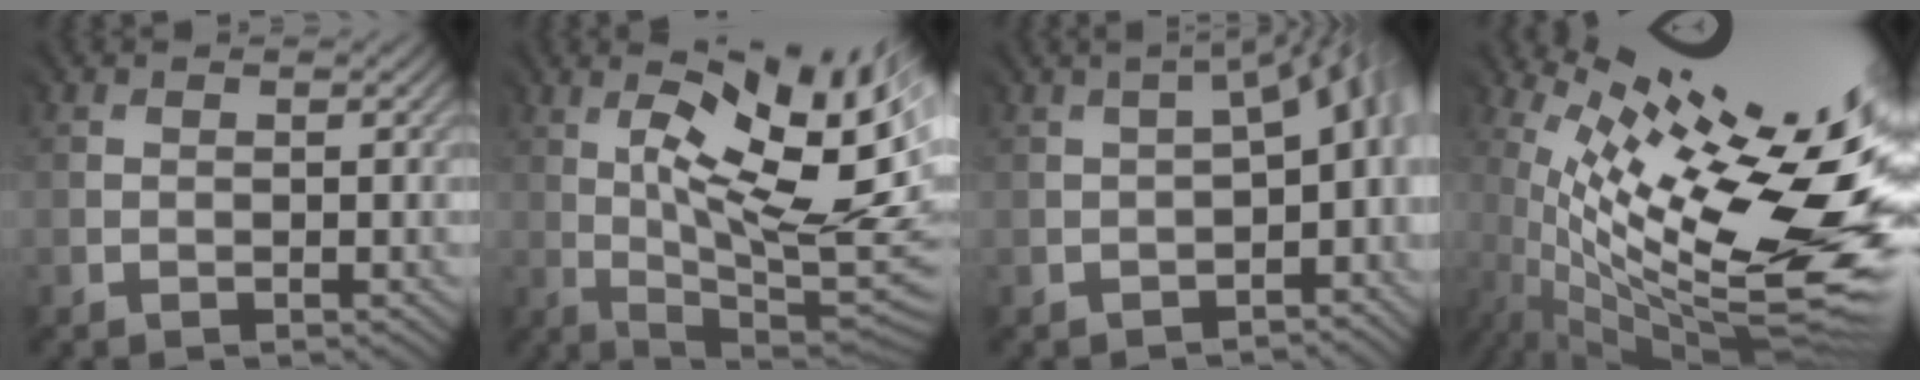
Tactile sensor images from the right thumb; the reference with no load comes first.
{"total": 14.7, "force": [3.4, 4.6, 13.5], "torque": [-0.215, 0.010, 0.068]}
{"total": 7.3, "force": [-2.8, 3.5, 5.8], "torque": [-0.055, -0.013, -0.026]}
{"total": 15.5, "force": [0.6, 3.6, 15.1], "torque": [-0.242, -0.005, 0.036]}